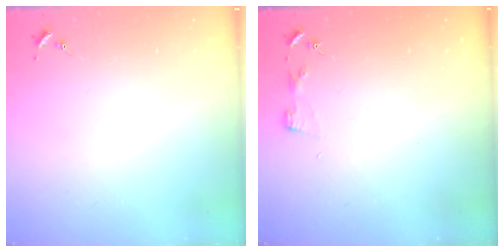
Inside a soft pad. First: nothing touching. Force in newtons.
{"total": 2.9, "press": 2.9, "slide": 0.3}